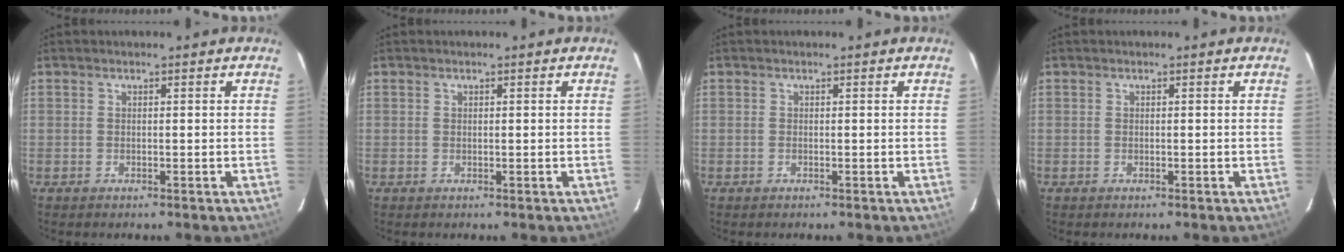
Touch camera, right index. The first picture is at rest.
{"total": 0.0}
{"total": 0.0}
{"total": 0.0}